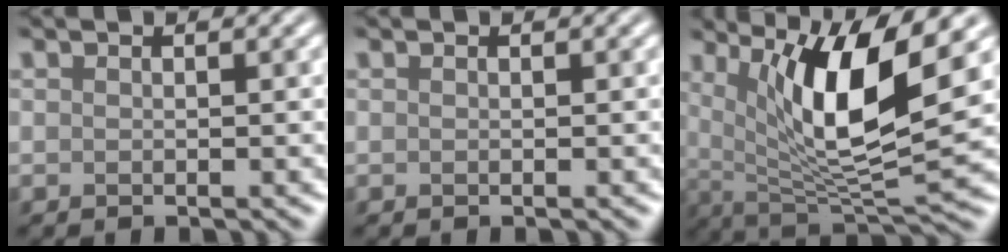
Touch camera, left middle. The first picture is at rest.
{"total": 0.0}
{"total": 9.8, "force": [3.3, 2.5, 8.9], "torque": [-0.145, -0.017, 0.062]}